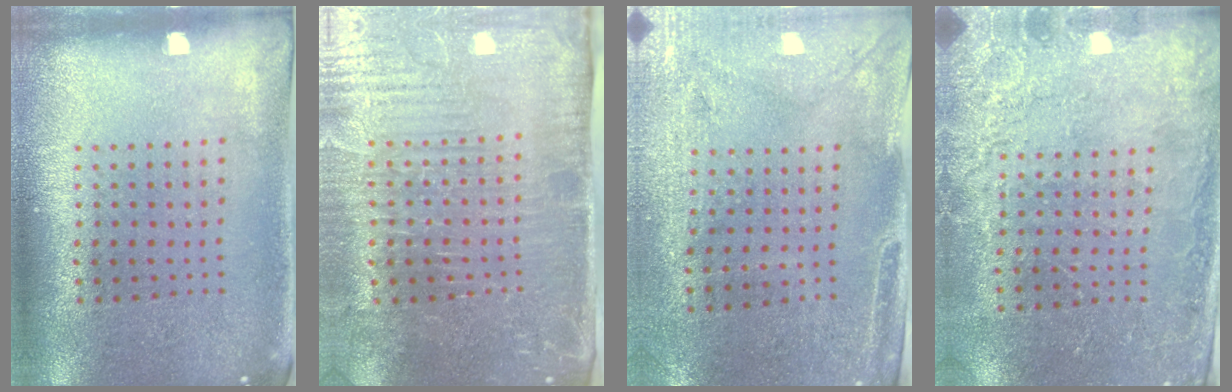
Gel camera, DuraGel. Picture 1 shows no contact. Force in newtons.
{"total": 5.0, "press": 4.5, "slide": 2.2}
{"total": 2.9, "press": 2.5, "slide": 1.6}
{"total": 2.4, "press": 2.4, "slide": 0.6}